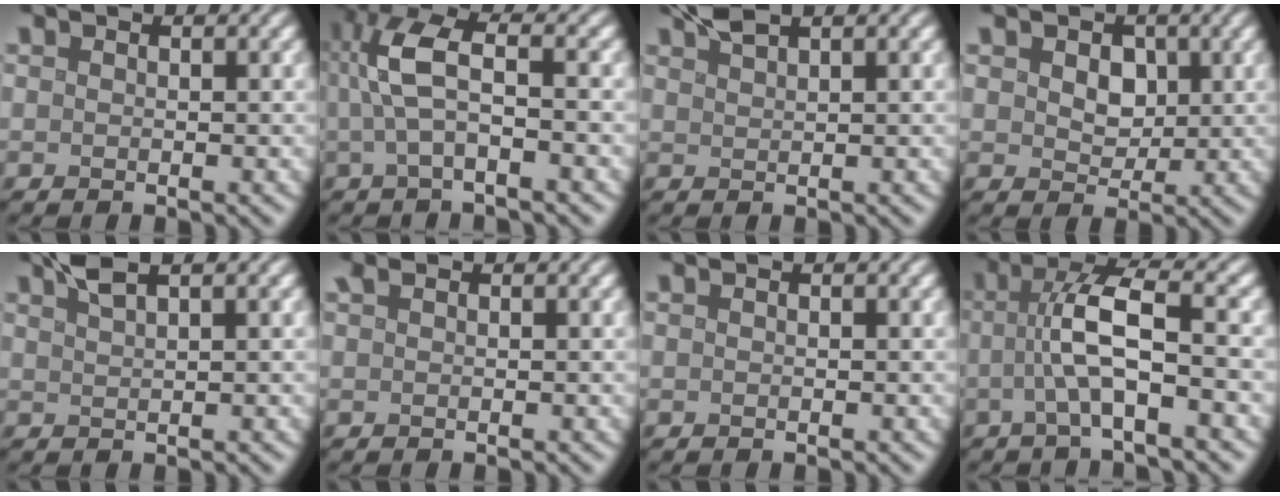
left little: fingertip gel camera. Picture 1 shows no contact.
{"total": 4.9, "force": [0.2, 1.5, 4.7], "torque": [-0.101, 0.016, -0.004]}
{"total": 2.4, "force": [1.9, 0.4, 1.4], "torque": [-0.022, 0.010, 0.038]}
{"total": 3.6, "force": [1.1, 2.6, 2.2], "torque": [-0.046, 0.005, 0.010]}
{"total": 2.6, "force": [1.9, 0.5, 1.8], "torque": [-0.027, 0.012, 0.037]}
{"total": 0.7, "force": [0.4, 0.2, 0.5], "torque": [-0.010, 0.004, 0.007]}
{"total": 0.0}
{"total": 5.5, "force": [-0.8, 0.9, 5.4], "torque": [-0.104, 0.018, -0.022]}